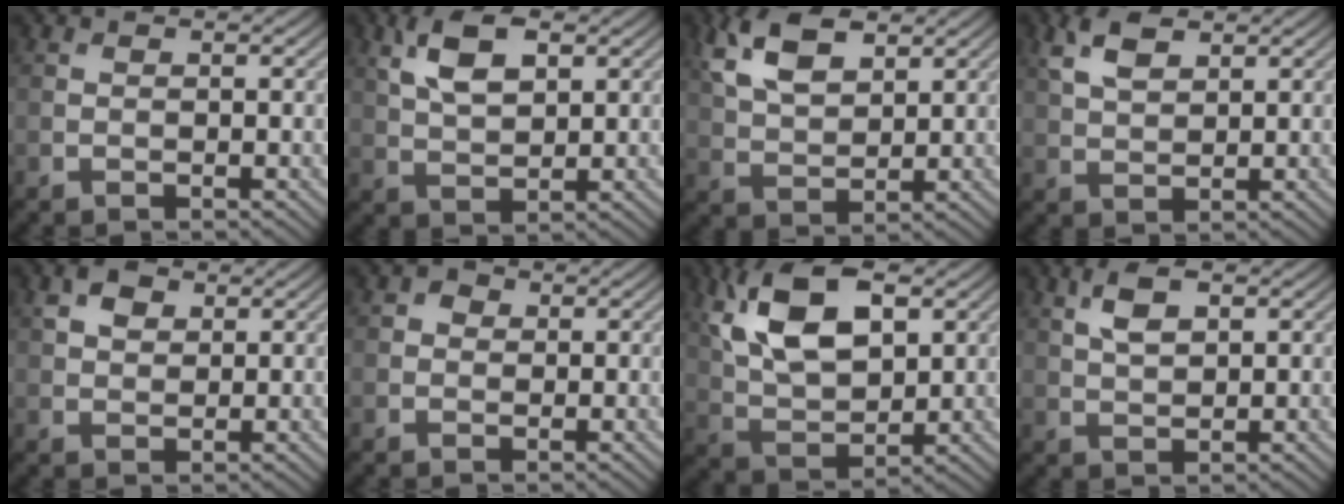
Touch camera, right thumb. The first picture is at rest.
{"total": 6.3, "force": [2.7, 3.0, 4.8], "torque": [-0.108, 0.003, 0.052]}
{"total": 7.9, "force": [4.0, 4.1, 5.6], "torque": [-0.133, 0.007, 0.079]}
{"total": 4.7, "force": [2.6, 2.2, 3.2], "torque": [-0.082, 0.007, 0.054]}
{"total": 3.1, "force": [1.5, 2.1, 1.8], "torque": [-0.041, 0.004, 0.025]}
{"total": 1.4, "force": [0.3, 1.2, 0.5], "torque": [-0.007, 0.000, -0.002]}
{"total": 12.2, "force": [4.6, 6.3, 9.4], "torque": [-0.203, 0.011, 0.089]}
{"total": 4.0, "force": [1.8, 1.8, 3.0], "torque": [-0.071, 0.004, 0.036]}